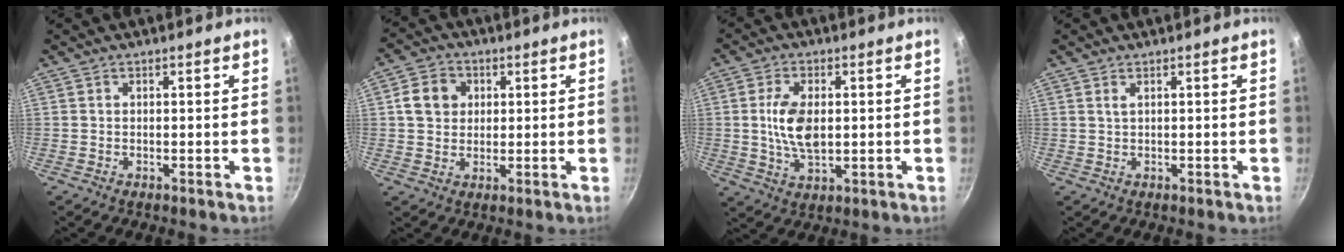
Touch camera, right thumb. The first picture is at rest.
{"total": 7.2, "force": [1.6, 6.0, 3.6], "torque": [-0.047, 0.003, 0.024]}
{"total": 8.8, "force": [0.6, 4.7, 7.4], "torque": [-0.144, -0.006, 0.017]}
{"total": 0.8, "force": [0.4, 0.2, 0.6], "torque": [-0.015, 0.004, 0.010]}